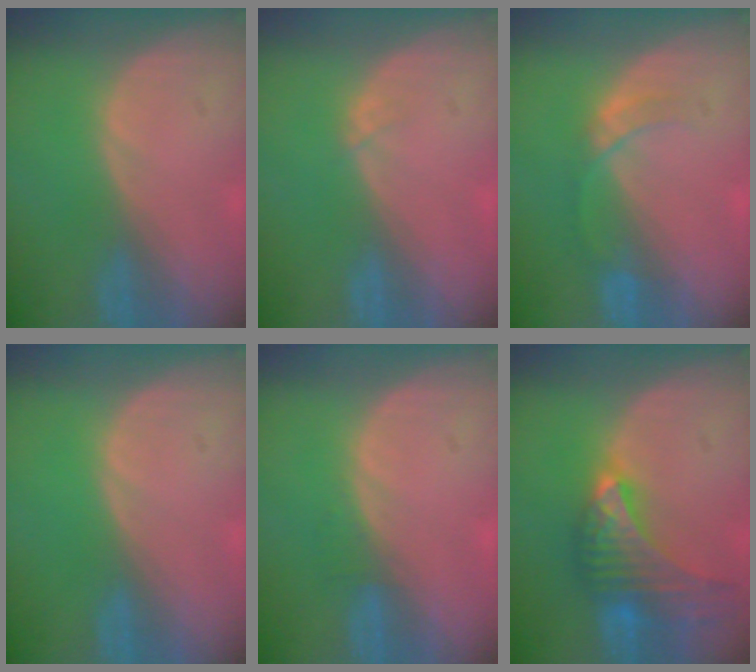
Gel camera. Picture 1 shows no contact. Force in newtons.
{"total": 0.7, "press": 0.6, "slide": 0.3}
{"total": 3.0, "press": 3.0, "slide": 0.3}
{"total": 0.0}
{"total": 1.0, "press": 0.9, "slide": 0.3}
{"total": 9.8, "press": 8.7, "slide": 4.4}